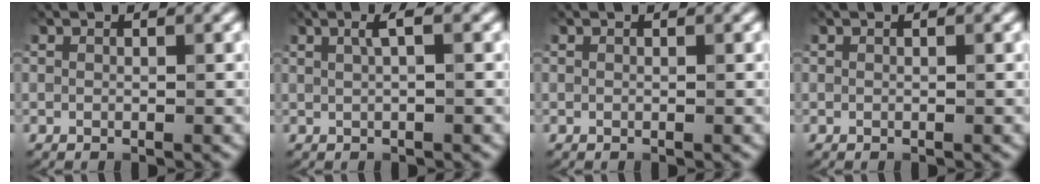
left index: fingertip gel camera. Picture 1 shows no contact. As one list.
[{"total": 1.8, "force": [0.6, 0.4, 1.6], "torque": [-0.029, 0.008, 0.008]}, {"total": 0.0}, {"total": 0.0}]